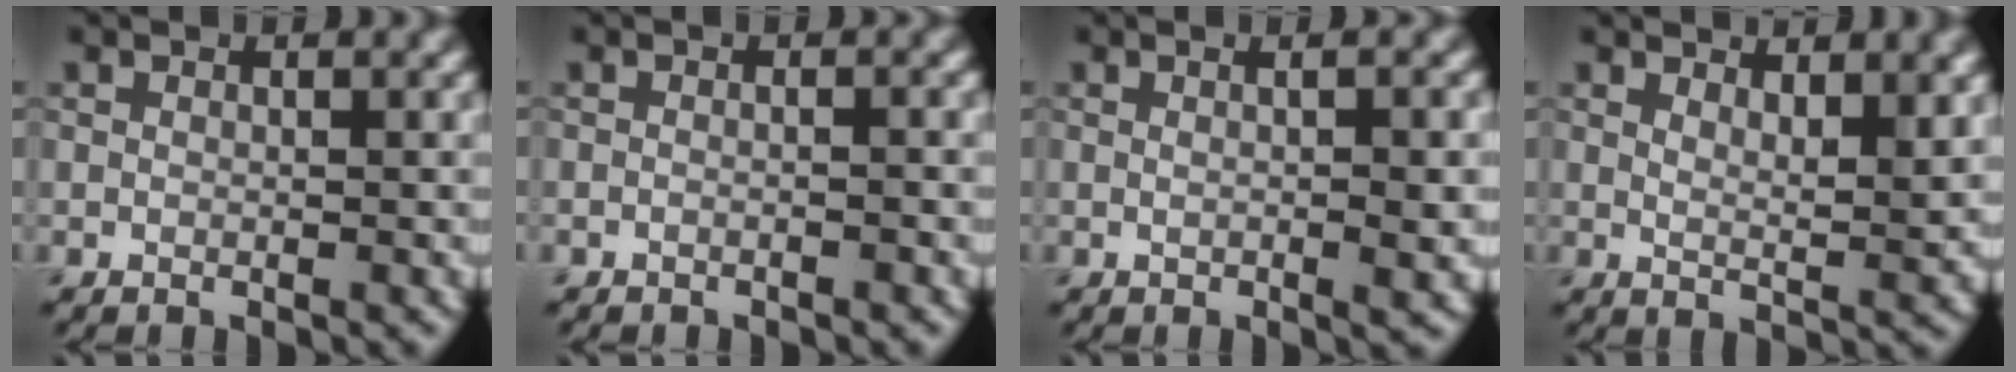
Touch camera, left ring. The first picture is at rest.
{"total": 1.1, "force": [-0.2, 0.5, 0.9], "torque": [-0.002, -0.011, -0.016]}
{"total": 4.1, "force": [0.2, 1.0, 3.9], "torque": [-0.048, 0.007, 0.003]}
{"total": 3.9, "force": [2.4, 1.0, 2.9], "torque": [-0.034, -0.002, 0.038]}